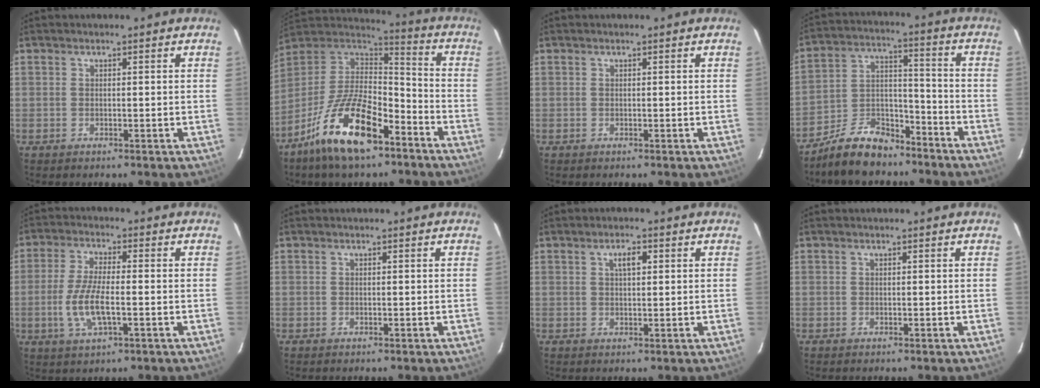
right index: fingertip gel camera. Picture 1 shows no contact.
{"total": 19.7, "force": [-11.5, 7.9, 13.8], "torque": [-0.272, -0.015, -0.206]}
{"total": 0.0}
{"total": 12.0, "force": [-9.2, 6.0, 5.0], "torque": [-0.107, 0.038, -0.155]}
{"total": 8.6, "force": [-2.1, 2.6, 7.9], "torque": [-0.164, -0.007, -0.041]}
{"total": 0.0}
{"total": 2.7, "force": [1.0, 1.1, 2.2], "torque": [-0.039, 0.009, 0.017]}
{"total": 0.0}